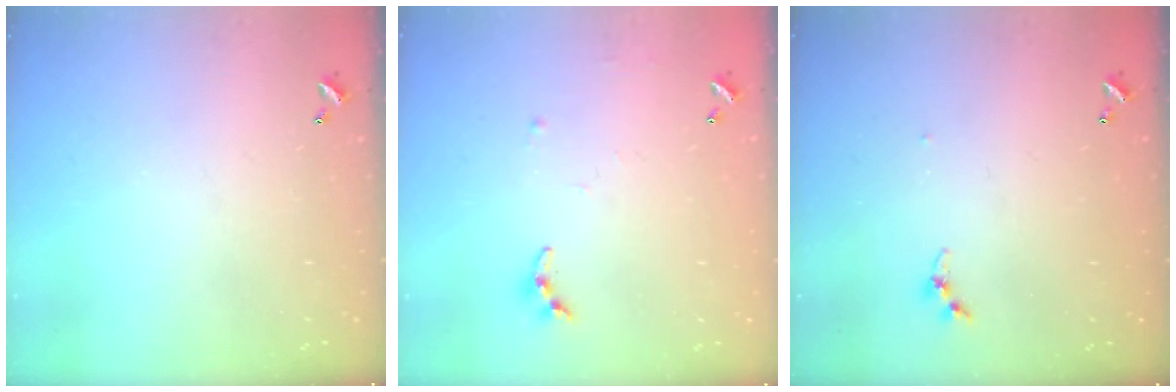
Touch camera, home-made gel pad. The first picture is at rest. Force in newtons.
{"total": 6.0, "press": 6.0, "slide": 0.4}
{"total": 3.4, "press": 3.4, "slide": 0.3}